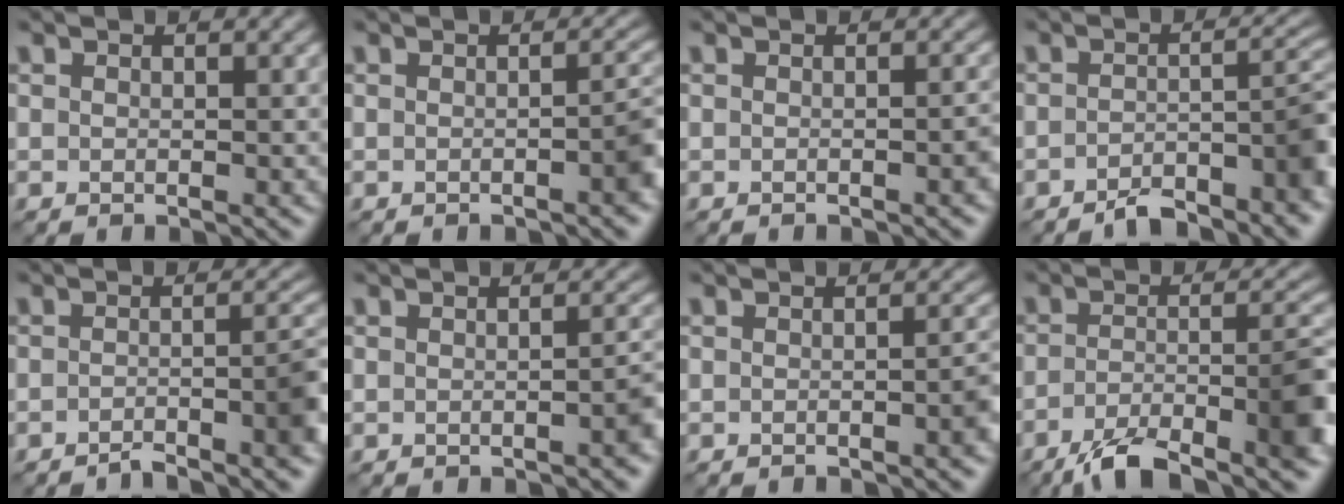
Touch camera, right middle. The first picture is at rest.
{"total": 2.3, "force": [-0.7, 0.5, 2.2], "torque": [-0.022, 0.008, -0.012]}
{"total": 1.1, "force": [-0.6, 0.2, 0.9], "torque": [-0.009, 0.002, -0.009]}
{"total": 5.9, "force": [-3.8, 1.7, 4.1], "torque": [-0.053, 0.008, -0.065]}
{"total": 4.1, "force": [-2.4, 0.9, 3.1], "torque": [-0.036, 0.006, -0.048]}
{"total": 1.7, "force": [-0.7, 0.4, 1.5], "torque": [-0.017, 0.006, -0.011]}
{"total": 1.9, "force": [-0.8, 0.4, 1.7], "torque": [-0.014, 0.006, -0.014]}
{"total": 8.7, "force": [-5.2, 2.3, 6.6], "torque": [-0.108, 0.001, -0.092]}